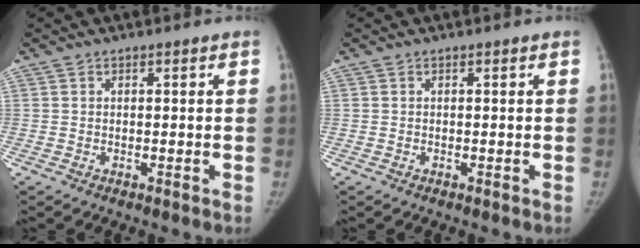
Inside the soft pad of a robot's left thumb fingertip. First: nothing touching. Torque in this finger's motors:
{"motor_torque": [0.13, -0.03, -0.22, 0.06, 0.05]}